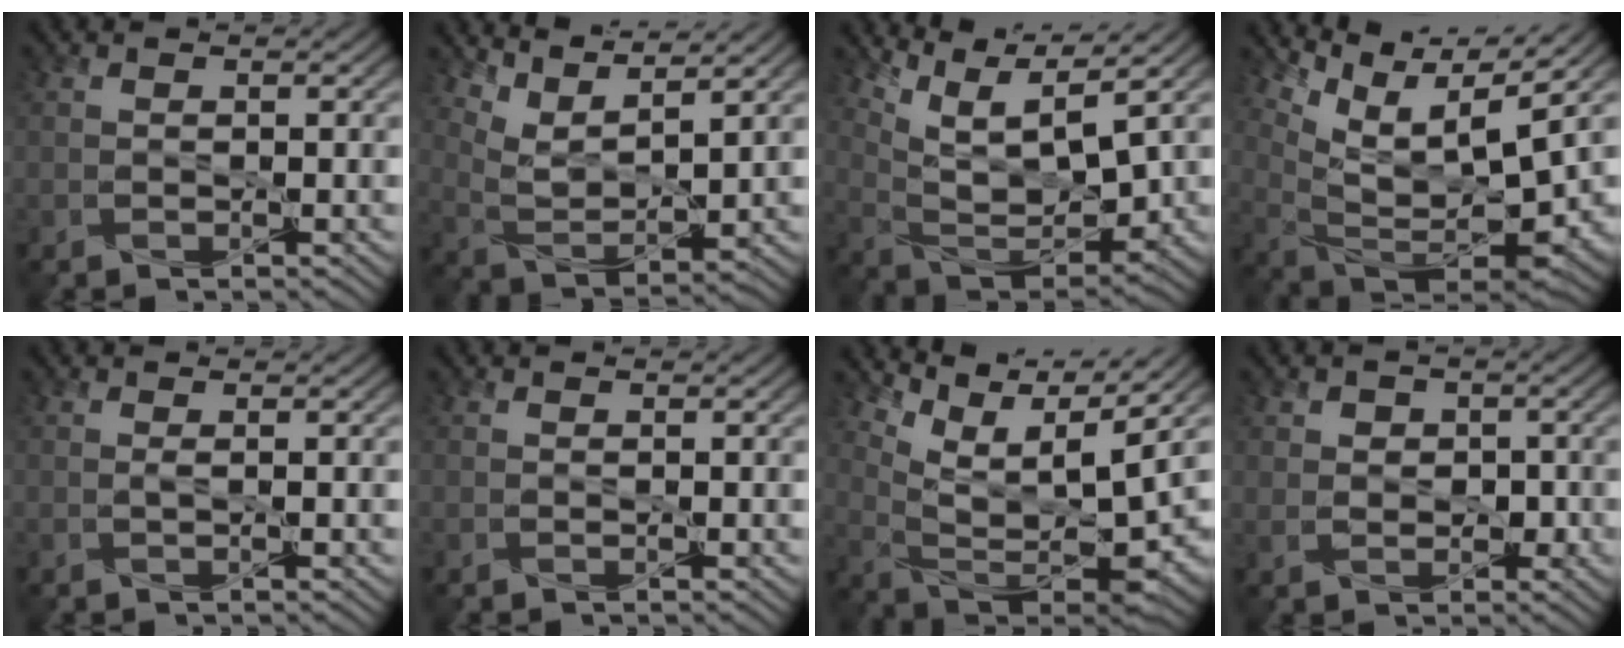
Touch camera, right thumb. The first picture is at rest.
{"total": 7.2, "force": [5.6, 1.8, 4.1], "torque": [-0.094, -0.003, 0.107]}
{"total": 10.1, "force": [6.5, 3.0, 7.1], "torque": [-0.168, 0.001, 0.117]}
{"total": 10.9, "force": [5.7, 3.9, 8.4], "torque": [-0.185, 0.004, 0.121]}
{"total": 0.7, "force": [-0.3, -0.3, 0.6], "torque": [-0.013, 0.001, -0.007]}
{"total": 0.0}
{"total": 10.2, "force": [6.3, 2.7, 7.5], "torque": [-0.164, 0.003, 0.128]}
{"total": 2.9, "force": [0.2, 2.4, 1.5], "torque": [-0.030, 0.000, -0.002]}